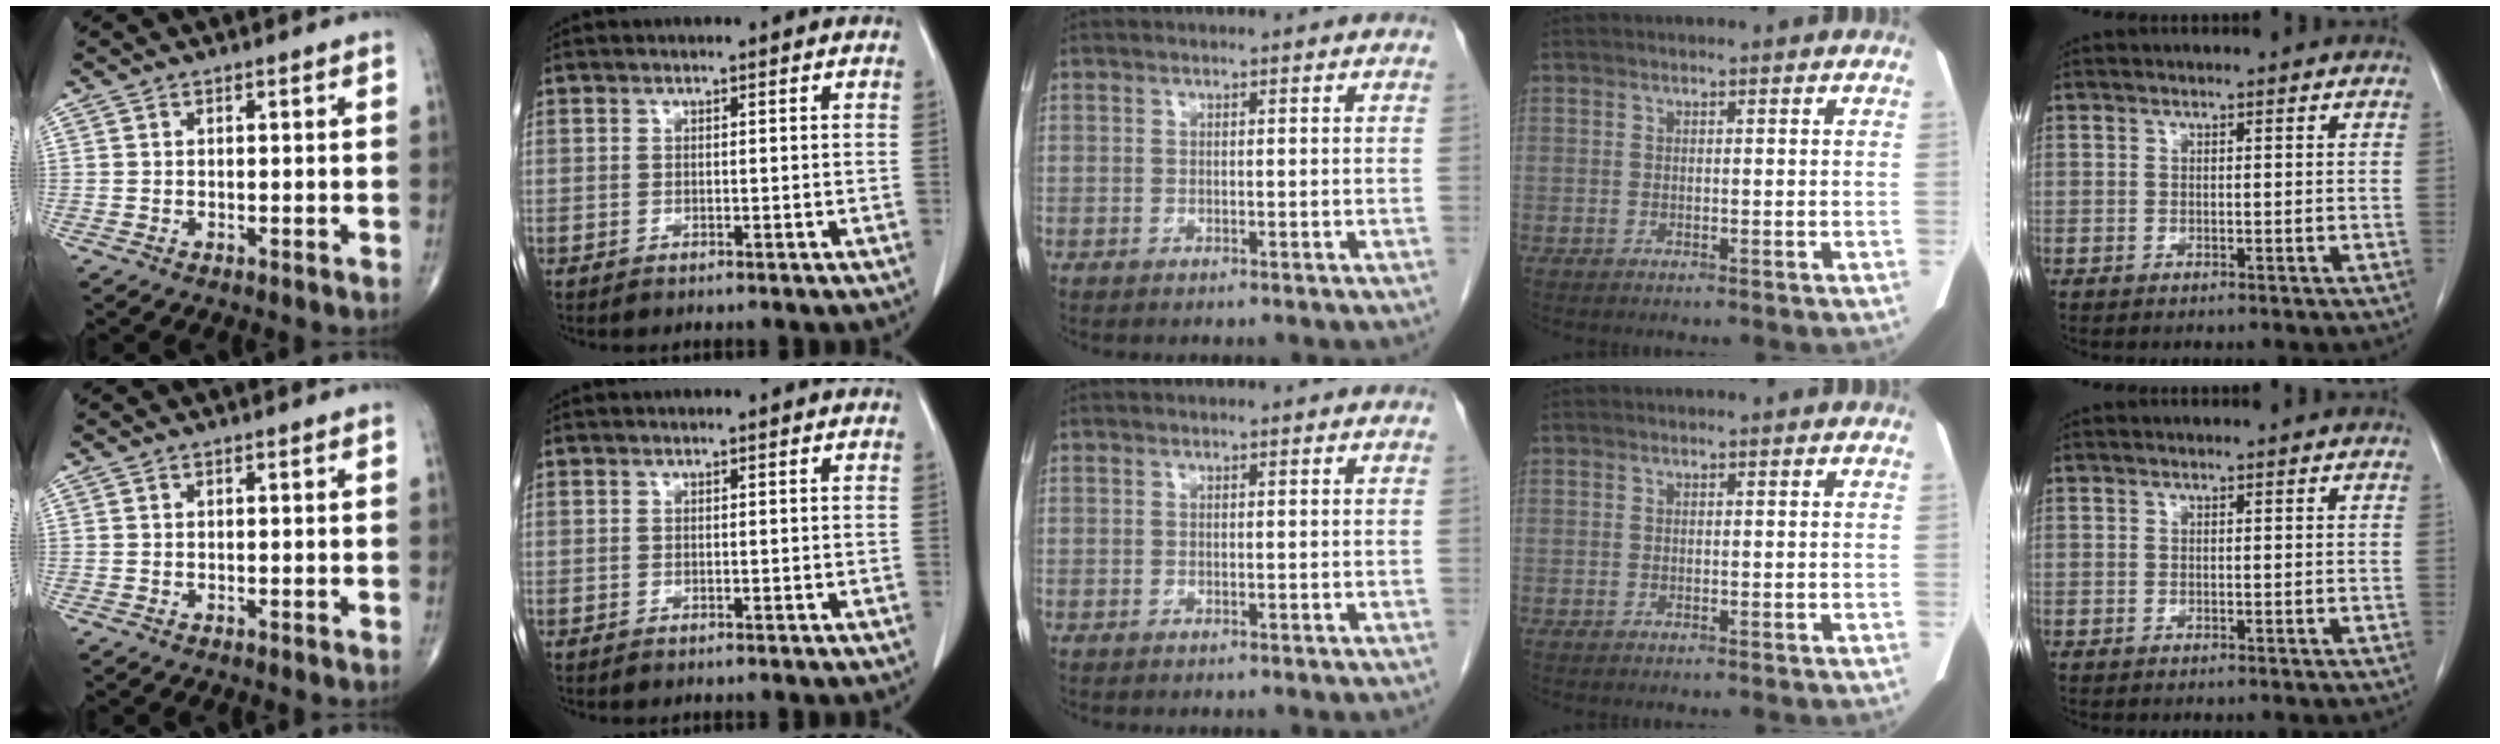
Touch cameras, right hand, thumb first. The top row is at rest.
{}